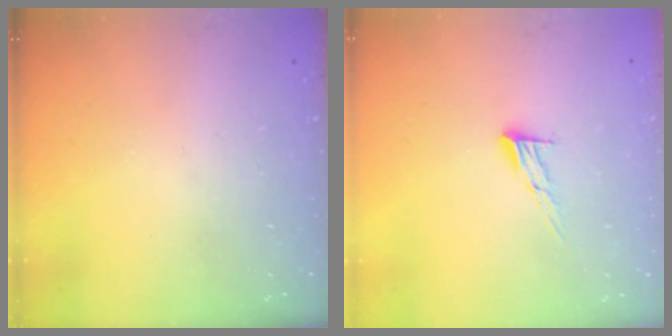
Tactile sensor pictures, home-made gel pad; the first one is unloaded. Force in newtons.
{"total": 7.2, "press": 7.2, "slide": 0.4}